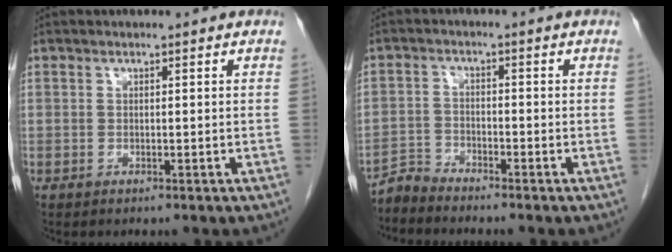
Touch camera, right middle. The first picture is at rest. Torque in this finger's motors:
{"motor_torque": [-0.05, 0.24, -0.08, -0.02]}